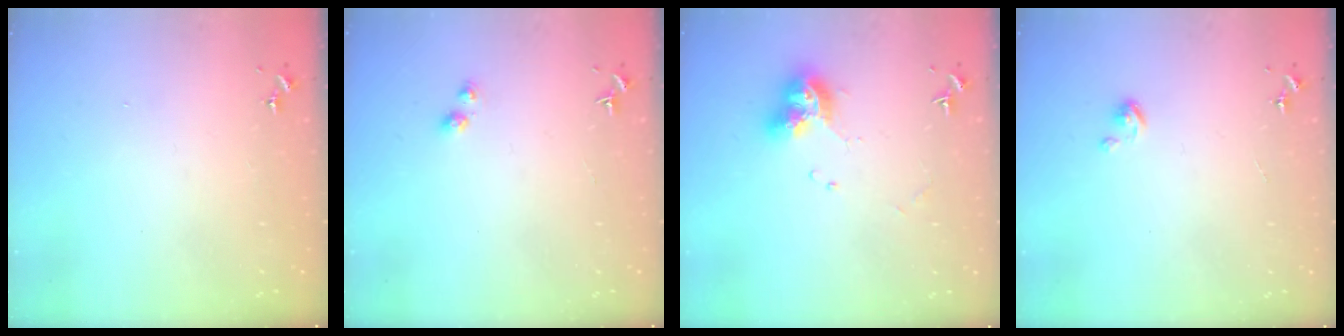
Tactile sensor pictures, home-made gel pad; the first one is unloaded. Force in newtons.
{"total": 3.3, "press": 3.2, "slide": 0.6}
{"total": 10.5, "press": 10.5, "slide": 1.2}
{"total": 3.7, "press": 3.7, "slide": 0.3}